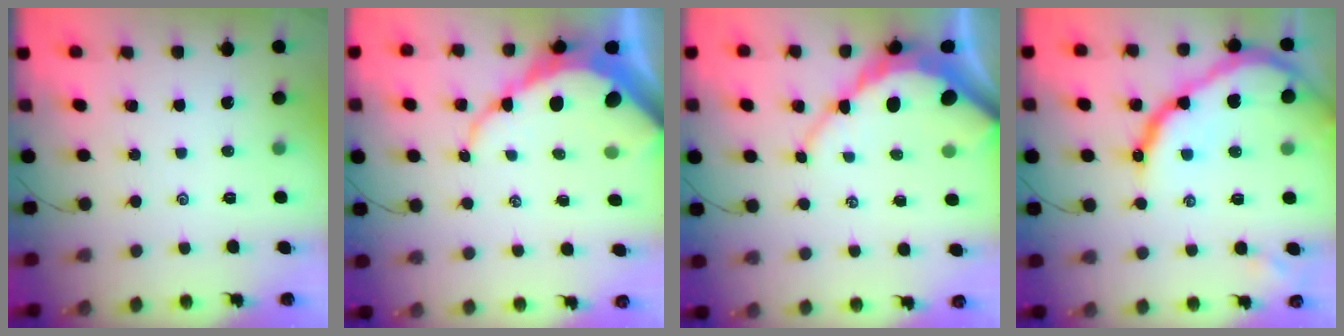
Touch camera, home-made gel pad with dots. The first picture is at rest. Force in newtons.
{"total": 11.5, "press": 11.5, "slide": 1.0}
{"total": 10.6, "press": 10.6, "slide": 1.1}
{"total": 20.7, "press": 20.6, "slide": 1.7}